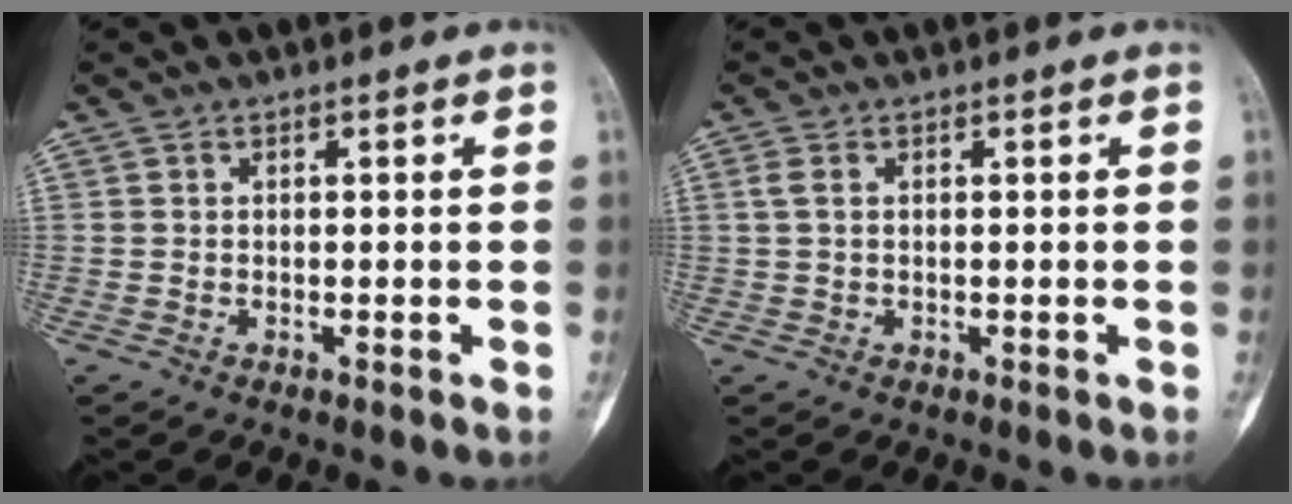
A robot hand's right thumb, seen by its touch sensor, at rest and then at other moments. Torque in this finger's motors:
{"motor_torque": [0.18, -0.29, 0.31, -0.04, -0.02]}